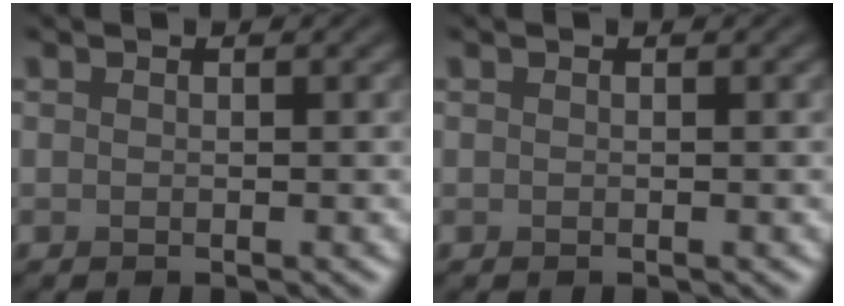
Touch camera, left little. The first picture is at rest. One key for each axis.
{"total": 0.0}